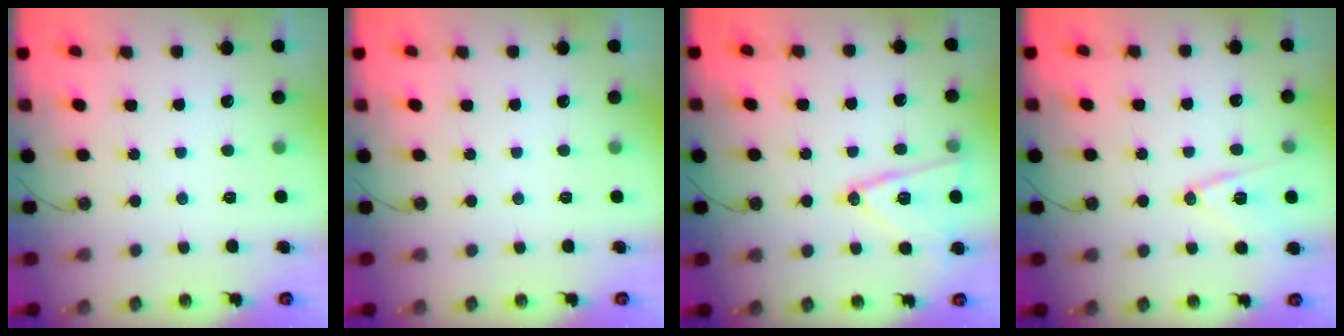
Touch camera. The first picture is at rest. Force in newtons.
{"total": 0.0}
{"total": 14.3, "press": 14.3, "slide": 0.6}
{"total": 12.1, "press": 11.7, "slide": 3.1}